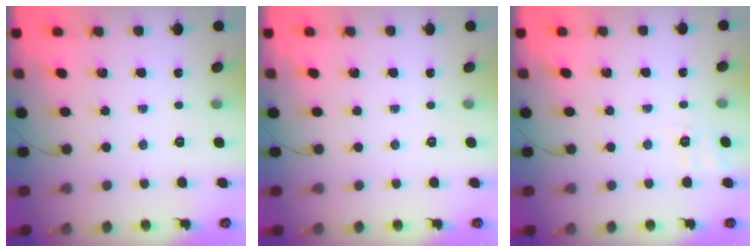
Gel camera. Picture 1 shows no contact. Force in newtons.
{"total": 0.0}
{"total": 2.4, "press": 1.3, "slide": 2.1}